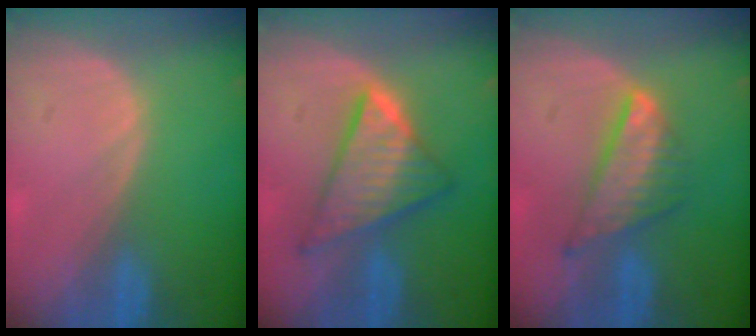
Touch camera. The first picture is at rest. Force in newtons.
{"total": 8.6, "press": 8.6, "slide": 0.5}
{"total": 7.5, "press": 6.5, "slide": 3.7}